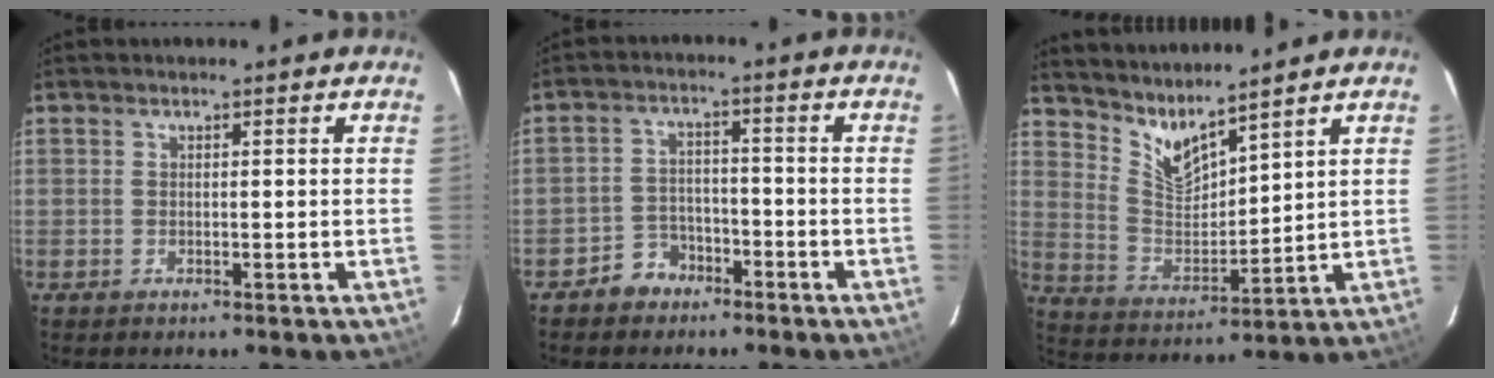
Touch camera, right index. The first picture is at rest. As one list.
[{"total": 5.2, "force": [-3.7, 3.5, 0.6], "torque": [-0.023, 0.019, -0.061]}, {"total": 8.9, "force": [7.8, 1.6, 4.0], "torque": [-0.079, -0.014, 0.156]}]